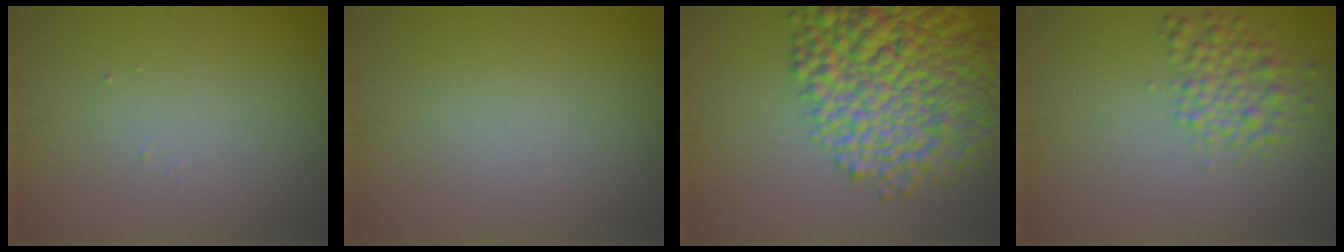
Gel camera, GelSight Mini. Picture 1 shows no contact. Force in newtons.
{"total": 0.0}
{"total": 12.8, "press": 12.8, "slide": 0.4}
{"total": 2.9, "press": 2.9, "slide": 0.0}